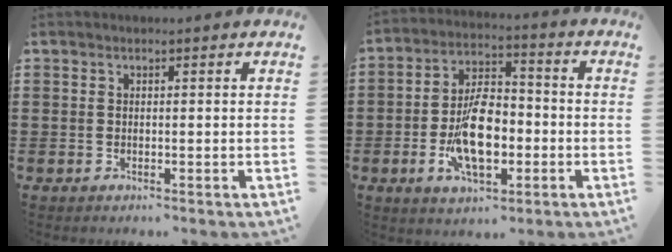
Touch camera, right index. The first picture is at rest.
{"total": 10.9, "force": [-2.6, 5.5, 9.1], "torque": [-0.182, 0.000, -0.049]}